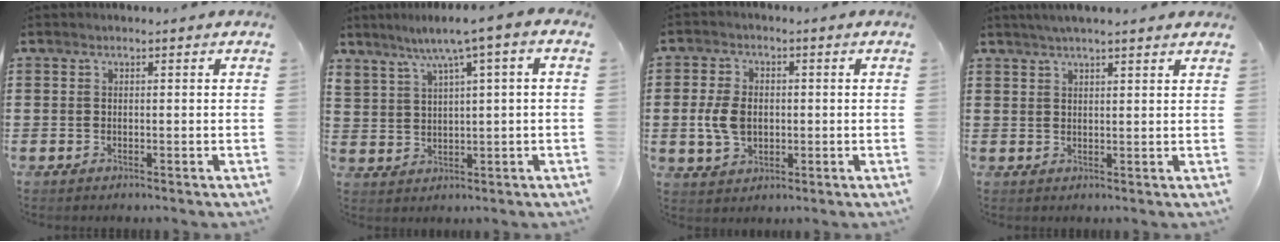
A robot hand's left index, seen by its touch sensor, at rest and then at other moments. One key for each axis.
{"total": 4.6, "fx": 2.6, "fy": 0.6, "fz": 3.8, "tx": -0.080, "ty": -0.008, "tz": 0.037}
{"total": 6.0, "fx": -0.3, "fy": 4.1, "fz": 4.4, "tx": -0.116, "ty": 0.001, "tz": -0.012}
{"total": 2.6, "fx": 2.3, "fy": -0.2, "fz": 1.2, "tx": -0.028, "ty": 0.003, "tz": 0.043}